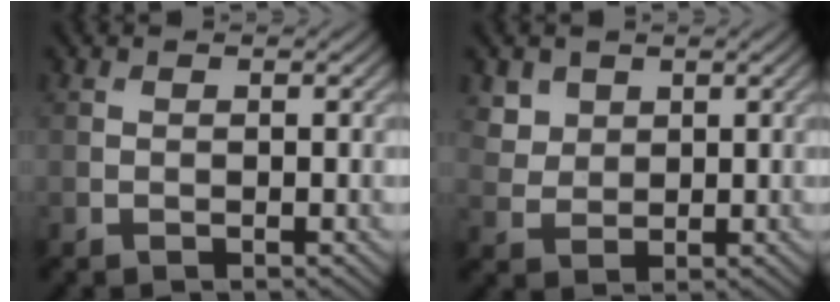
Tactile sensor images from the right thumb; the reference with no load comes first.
{"total": 3.1, "force": [1.9, 2.3, 0.9], "torque": [-0.035, -0.013, 0.049]}